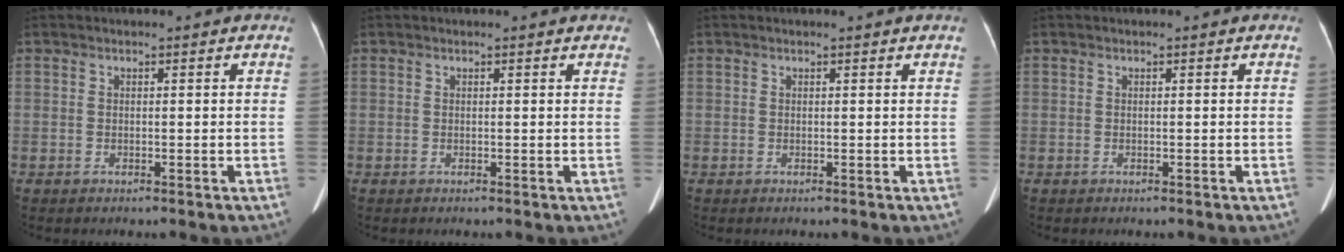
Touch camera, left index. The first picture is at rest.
{"total": 2.9, "force": [2.6, 0.8, 0.7], "torque": [-0.009, 0.008, 0.014]}
{"total": 1.1, "force": [1.0, 0.0, 0.3], "torque": [-0.013, 0.005, 0.008]}
{"total": 0.0}